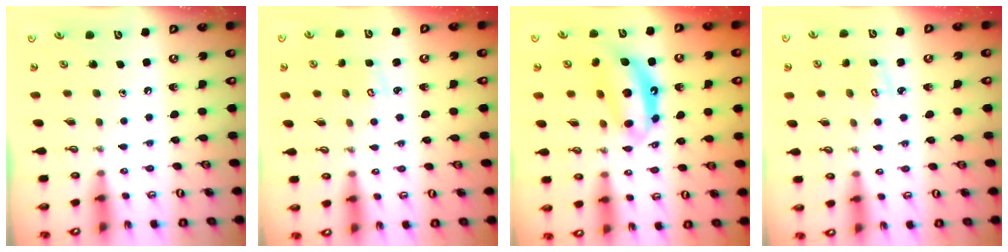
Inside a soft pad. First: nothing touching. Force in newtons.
{"total": 2.2, "press": 2.2, "slide": 0.3}
{"total": 12.1, "press": 12.0, "slide": 1.0}
{"total": 2.9, "press": 2.9, "slide": 0.3}